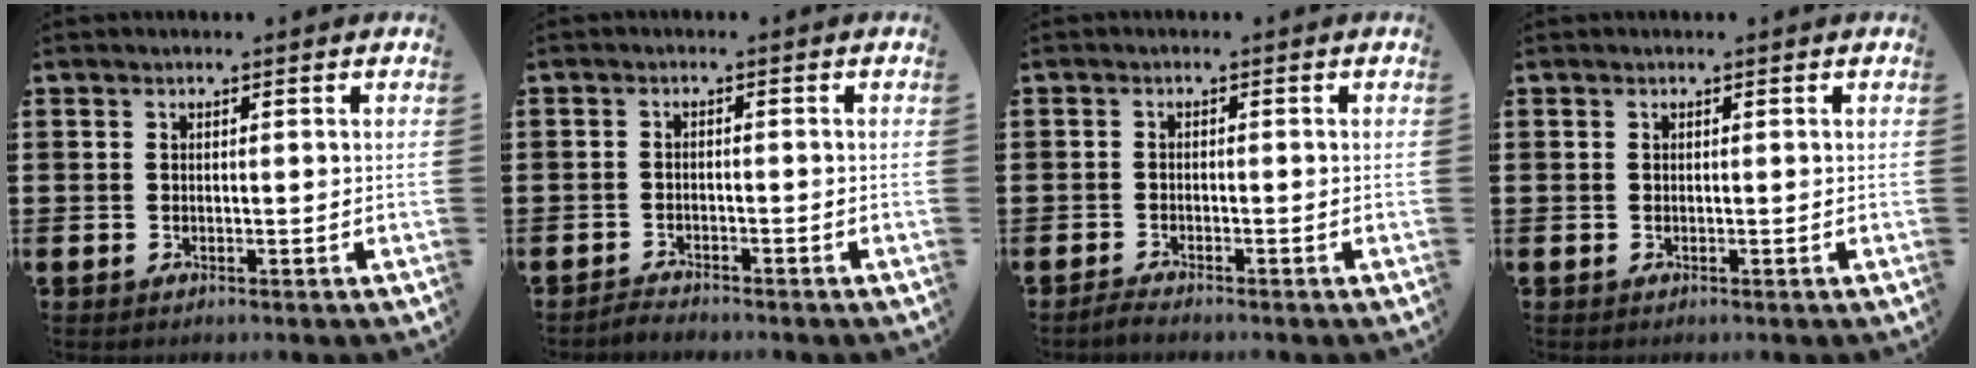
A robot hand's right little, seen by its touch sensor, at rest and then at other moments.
{"total": 1.4, "force": [-1.4, 0.0, -0.1], "torque": [-0.003, 0.003, -0.029]}
{"total": 1.1, "force": [-1.0, 0.0, 0.5], "torque": [-0.011, -0.001, -0.019]}
{"total": 0.0}